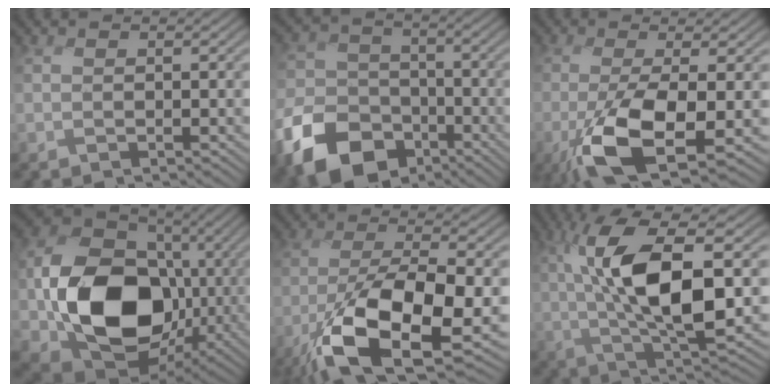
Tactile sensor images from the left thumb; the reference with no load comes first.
{"total": 12.9, "force": [-7.8, 8.7, 5.5], "torque": [-0.139, -0.034, -0.152]}
{"total": 10.1, "force": [-3.8, 2.7, 8.9], "torque": [-0.177, -0.011, -0.073]}
{"total": 16.5, "force": [-2.4, 12.8, 10.2], "torque": [-0.196, -0.038, -0.042]}
{"total": 13.7, "force": [-6.2, 4.8, 11.3], "torque": [-0.227, -0.031, -0.117]}
{"total": 12.9, "force": [1.4, 4.9, 11.8], "torque": [-0.233, 0.004, 0.021]}